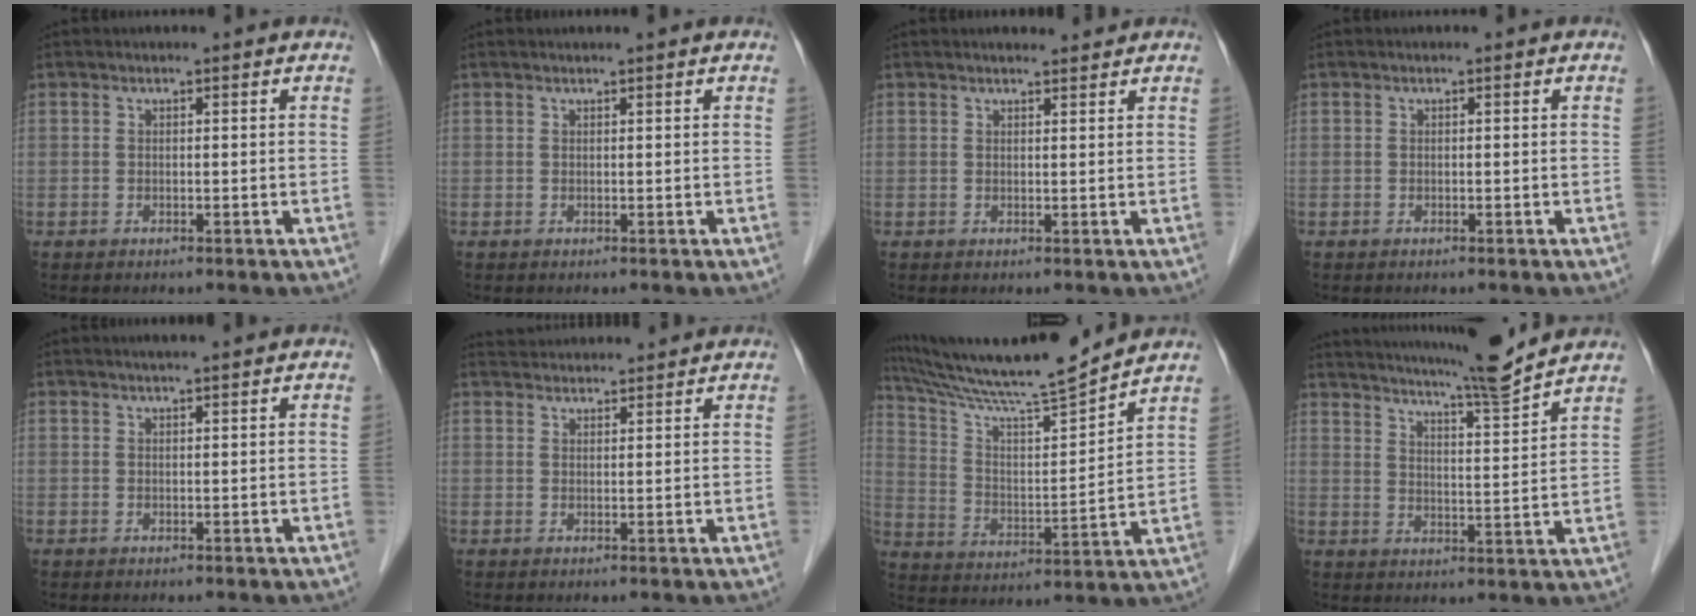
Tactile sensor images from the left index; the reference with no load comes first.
{"total": 1.3, "force": [1.1, 0.0, 0.7], "torque": [-0.008, 0.013, 0.020]}
{"total": 3.1, "force": [2.9, 0.5, 0.7], "torque": [-0.011, 0.010, 0.039]}
{"total": 0.0}
{"total": 2.8, "force": [2.4, 0.0, 1.5], "torque": [-0.019, 0.015, 0.035]}
{"total": 6.5, "force": [6.4, 0.6, 1.0], "torque": [-0.019, 0.037, 0.094]}
{"total": 16.9, "force": [15.4, -1.1, 6.7], "torque": [-0.124, -0.009, 0.257]}
{"total": 12.8, "force": [11.8, -1.2, 4.8], "torque": [-0.088, -0.018, 0.169]}